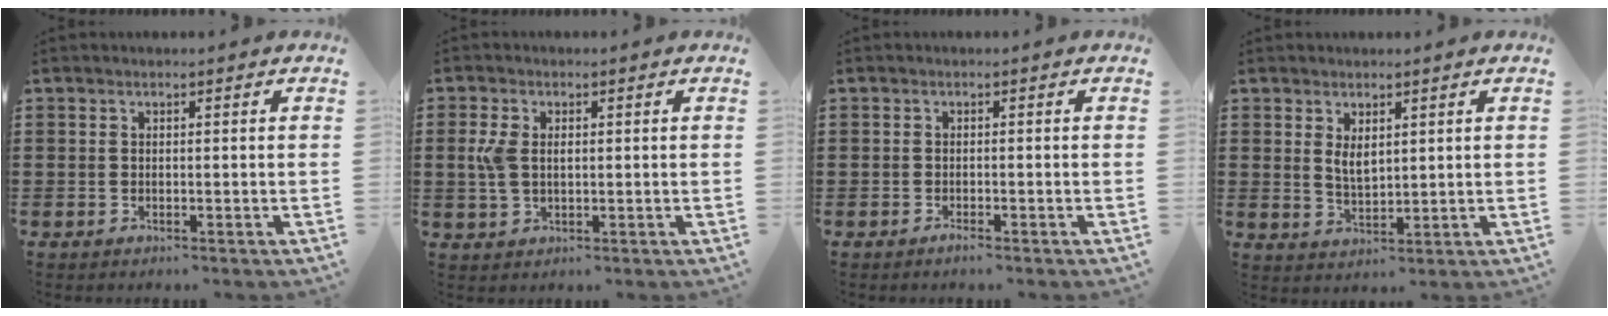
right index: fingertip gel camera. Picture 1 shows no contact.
{"total": 3.7, "force": [0.4, 2.2, 2.9], "torque": [-0.078, 0.005, 0.002]}
{"total": 0.9, "force": [-0.9, 0.1, 0.3], "torque": [-0.009, -0.005, -0.016]}
{"total": 3.0, "force": [1.4, 1.5, 2.3], "torque": [-0.048, 0.003, 0.025]}